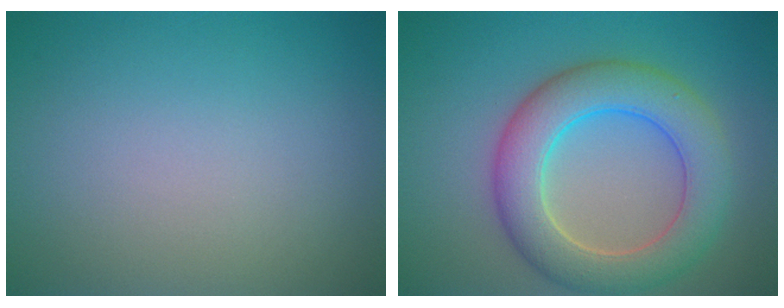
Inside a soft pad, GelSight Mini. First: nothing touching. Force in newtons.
{"total": 7.1, "press": 7.1, "slide": 0.3}